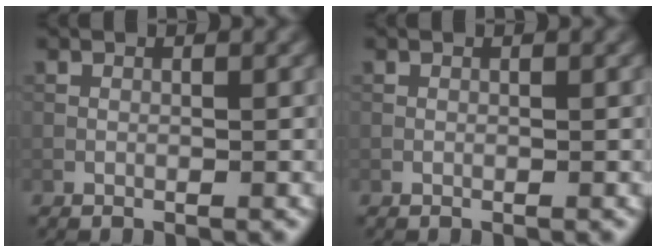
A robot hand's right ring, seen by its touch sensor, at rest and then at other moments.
{"total": 0.0}